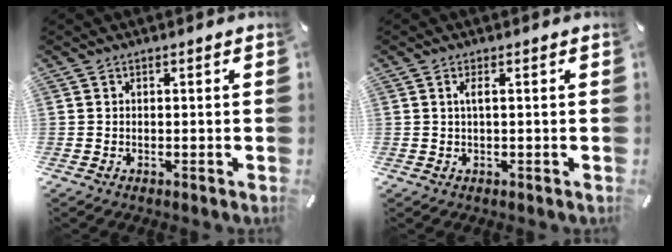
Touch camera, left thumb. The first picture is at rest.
{"total": 2.0, "force": [0.4, 0.2, 1.9], "torque": [-0.039, -0.001, 0.005]}